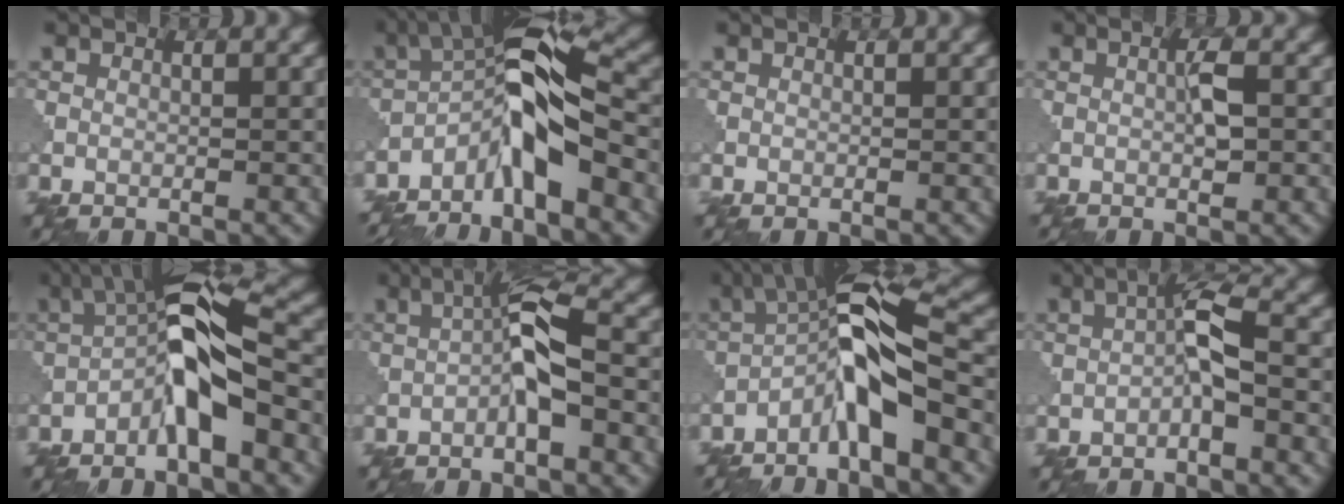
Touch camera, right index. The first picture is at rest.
{"total": 9.0, "force": [-4.7, 2.1, 7.4], "torque": [-0.121, 0.018, -0.100]}
{"total": 0.0}
{"total": 1.8, "force": [0.0, 0.2, 1.8], "torque": [-0.033, 0.003, -0.002]}
{"total": 7.9, "force": [-2.6, 2.2, 7.1], "torque": [-0.116, 0.027, -0.061]}
{"total": 4.6, "force": [-1.3, 1.0, 4.3], "torque": [-0.079, 0.017, -0.033]}
{"total": 8.5, "force": [-3.9, 1.7, 7.4], "torque": [-0.125, 0.019, -0.090]}
{"total": 3.2, "force": [-0.8, 0.6, 3.1], "torque": [-0.057, 0.015, -0.020]}